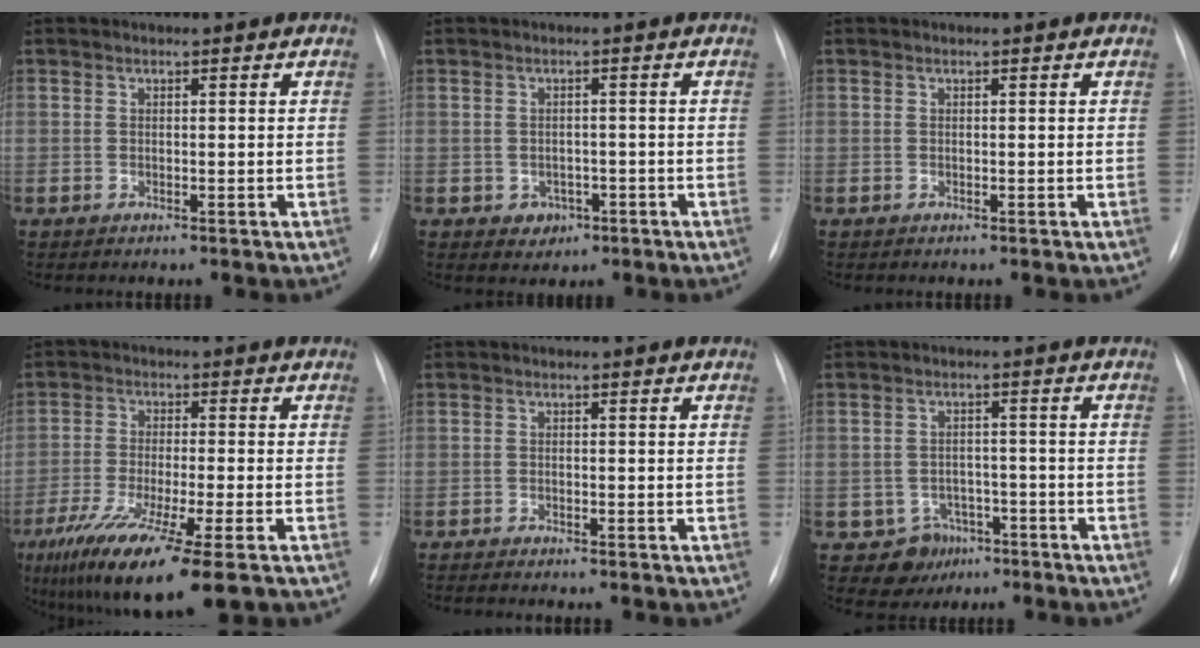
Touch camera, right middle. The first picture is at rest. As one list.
[{"total": 2.8, "force": [-1.2, 2.3, 0.9], "torque": [-0.007, 0.009, -0.009]}, {"total": 0.0}, {"total": 14.5, "force": [-9.0, 0.7, 11.4], "torque": [-0.198, -0.046, -0.151]}, {"total": 3.6, "force": [-3.2, 0.1, 1.5], "torque": [-0.020, -0.007, -0.046]}, {"total": 4.9, "force": [-2.8, 4.0, 0.2], "torque": [0.006, 0.012, -0.035]}]